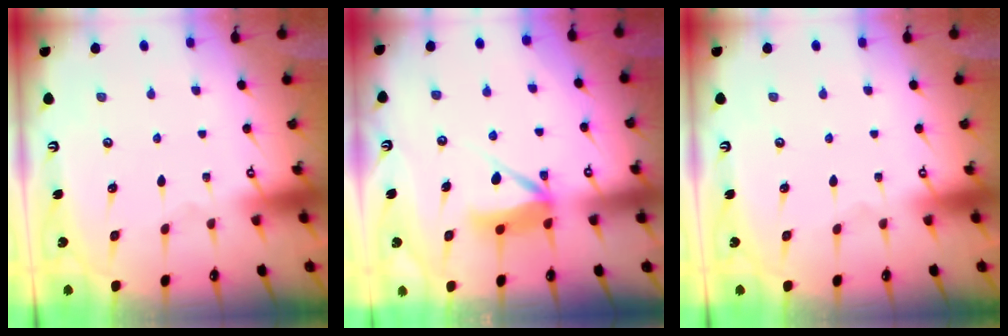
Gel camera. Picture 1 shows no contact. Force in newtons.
{"total": 7.9, "press": 7.9, "slide": 0.1}
{"total": 0.0}